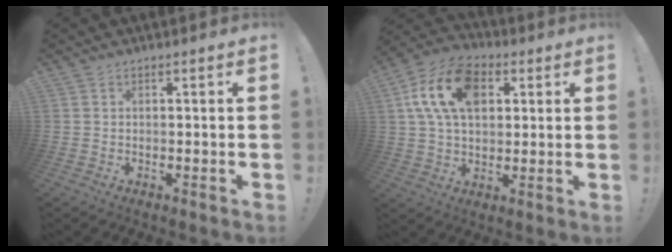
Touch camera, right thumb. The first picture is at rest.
{"total": 17.1, "force": [5.5, 11.4, 11.5], "torque": [-0.195, -0.002, 0.100]}